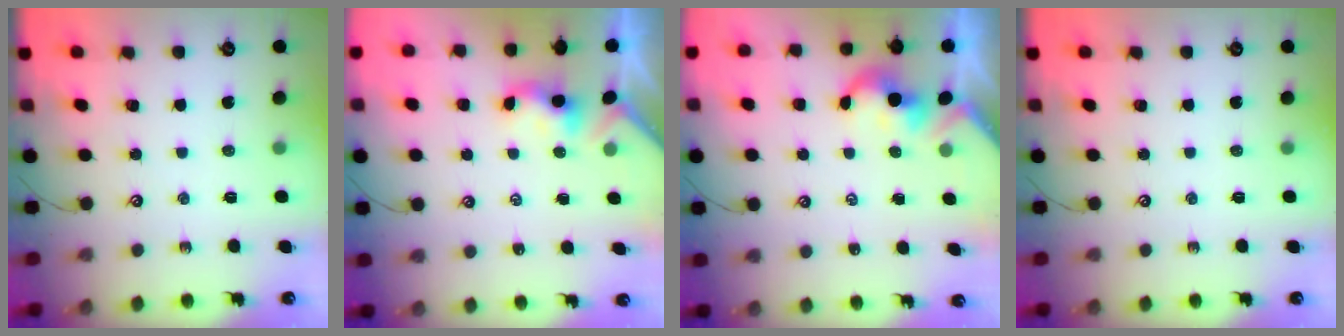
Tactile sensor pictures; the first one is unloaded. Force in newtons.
{"total": 1.1, "press": 1.0, "slide": 0.4}
{"total": 2.0, "press": 1.9, "slide": 0.4}
{"total": 0.0}